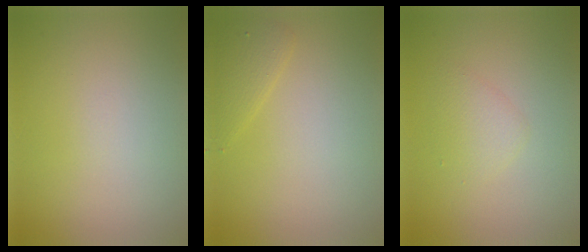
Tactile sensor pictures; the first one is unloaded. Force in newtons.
{"total": 1.4, "press": 1.4, "slide": 0.1}
{"total": 1.5, "press": 1.5, "slide": 0.1}